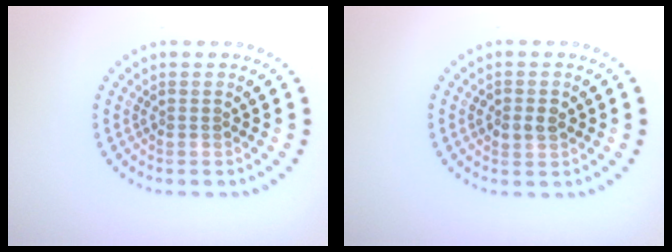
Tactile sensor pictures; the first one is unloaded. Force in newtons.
{"total": 1.8, "press": 1.8, "slide": 0.1}